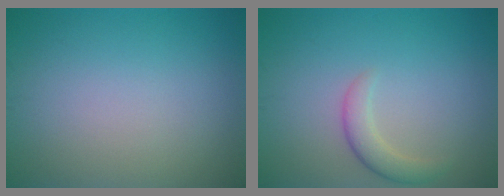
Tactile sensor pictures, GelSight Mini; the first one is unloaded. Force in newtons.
{"total": 2.2, "press": 2.2, "slide": 0.2}